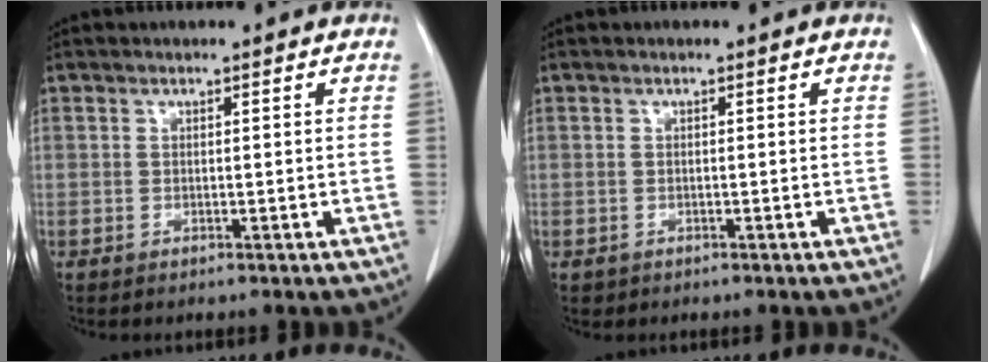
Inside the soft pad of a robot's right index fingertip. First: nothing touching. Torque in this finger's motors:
{"motor_torque": [-0.27, -0.09, -0.70, -0.15]}